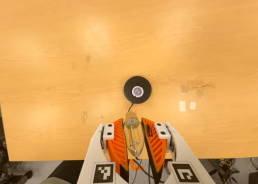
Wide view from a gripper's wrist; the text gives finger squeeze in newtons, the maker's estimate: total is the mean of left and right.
{"total": 18.9, "left": 19.7, "right": 18.1}